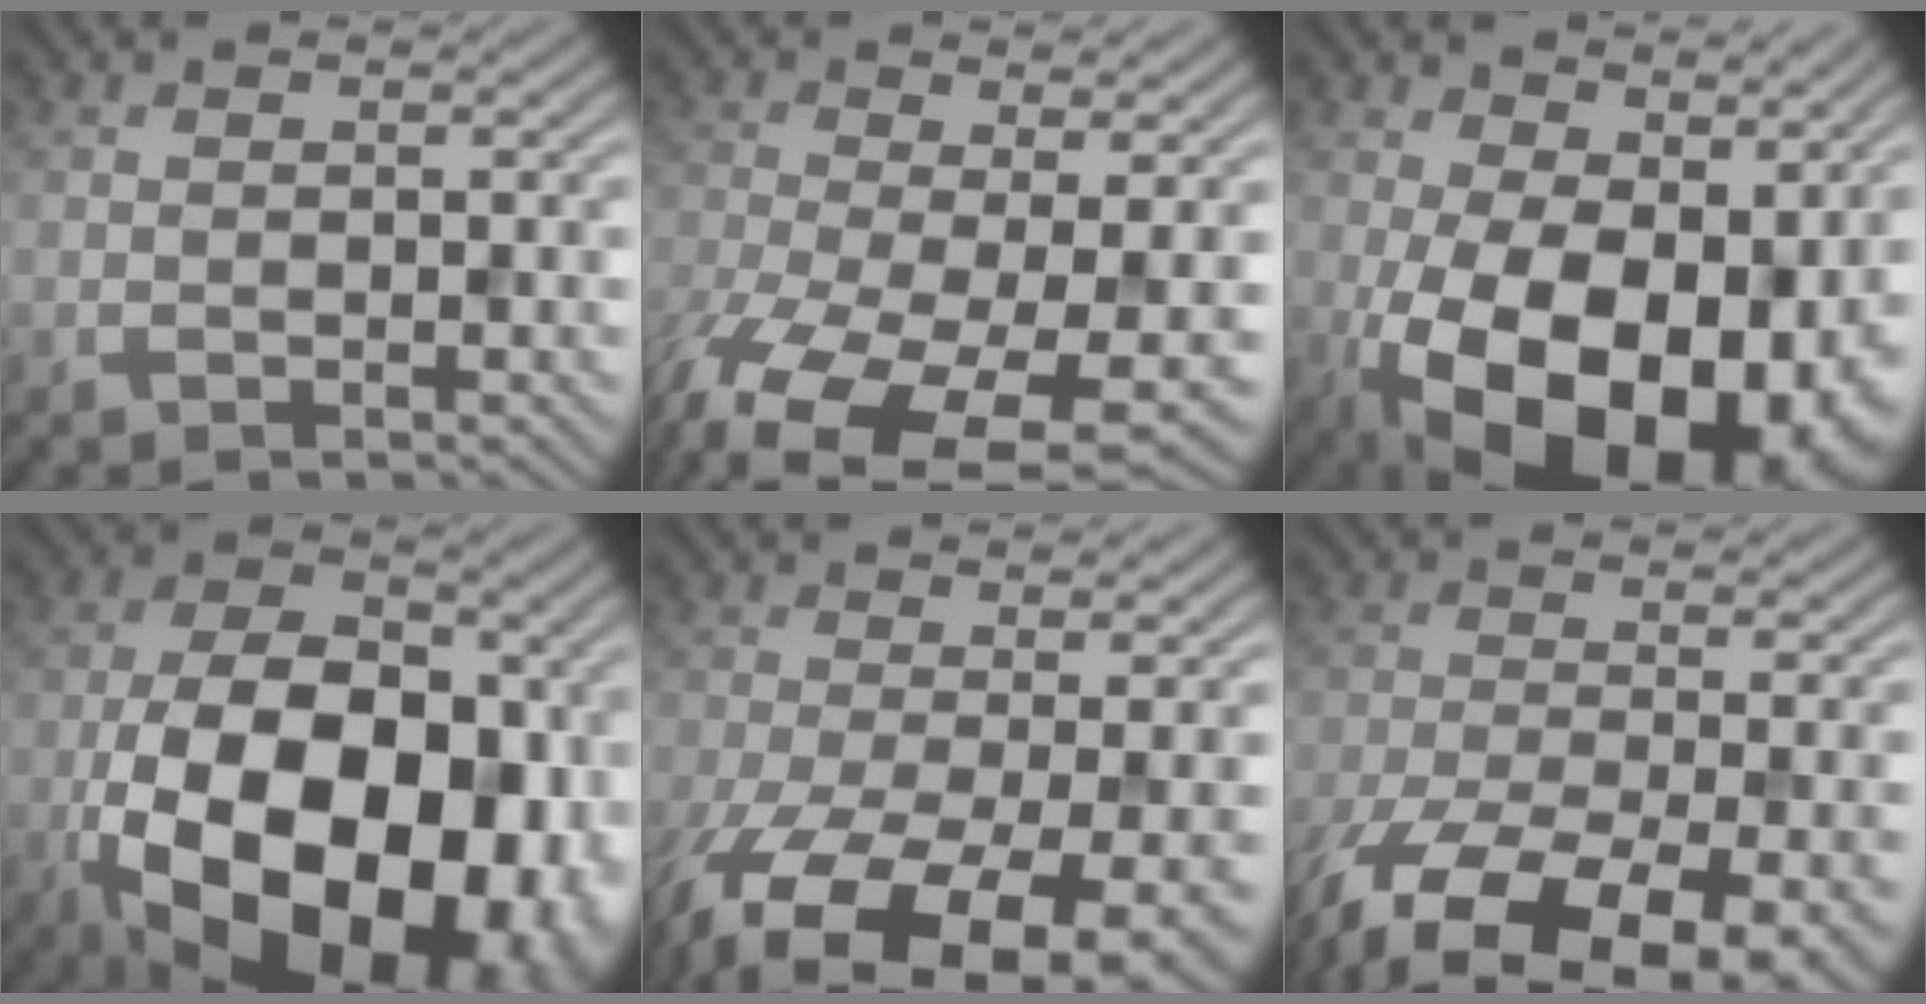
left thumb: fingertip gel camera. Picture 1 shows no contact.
{"total": 11.9, "force": [-5.9, 3.9, 9.6], "torque": [-0.216, -0.033, -0.097]}
{"total": 19.4, "force": [-3.8, 11.7, 15.1], "torque": [-0.230, -0.028, -0.047]}
{"total": 21.3, "force": [-6.6, 12.5, 16.0], "torque": [-0.258, -0.023, -0.092]}
{"total": 14.9, "force": [-6.4, 6.2, 11.9], "torque": [-0.246, -0.045, -0.080]}
{"total": 16.0, "force": [-9.8, 6.2, 11.0], "torque": [-0.228, -0.057, -0.127]}